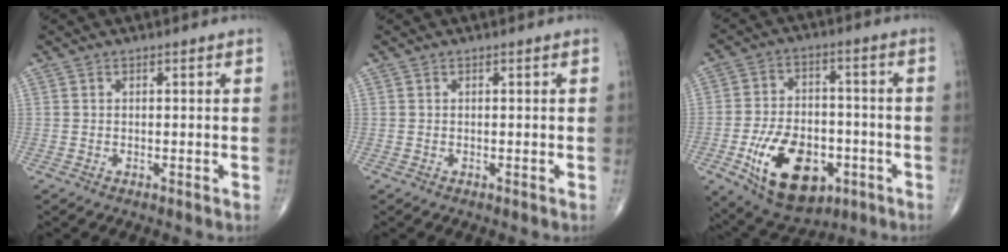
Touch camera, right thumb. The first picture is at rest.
{"total": 0.0}
{"total": 17.3, "force": [-6.4, 10.4, 12.2], "torque": [-0.175, 0.021, -0.093]}